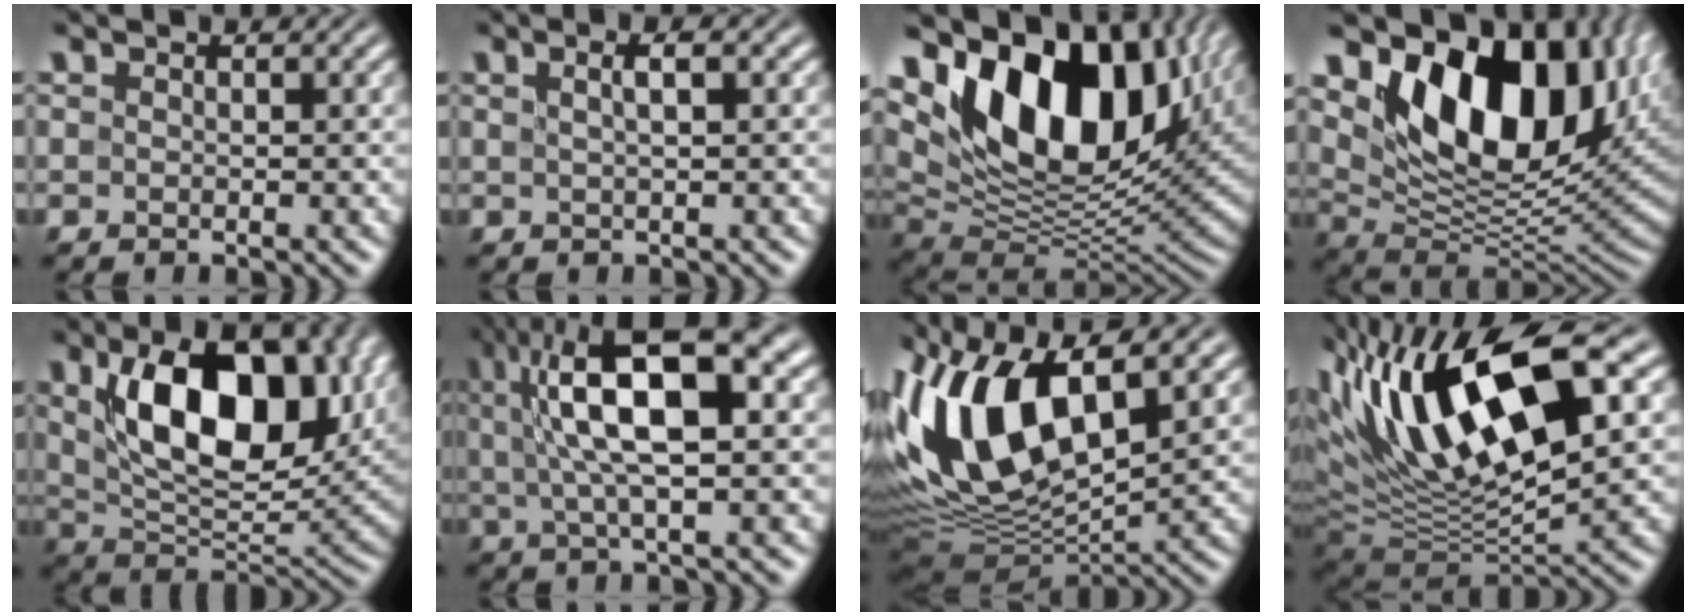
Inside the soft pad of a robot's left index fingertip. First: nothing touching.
{"total": 2.2, "force": [0.8, 0.6, 2.0], "torque": [-0.024, 0.004, 0.010]}
{"total": 15.5, "force": [7.2, 8.7, 10.6], "torque": [-0.170, 0.011, 0.122]}
{"total": 14.1, "force": [5.9, 8.3, 9.8], "torque": [-0.159, -0.006, 0.110]}
{"total": 12.8, "force": [3.8, 7.0, 10.0], "torque": [-0.161, -0.008, 0.071]}
{"total": 10.9, "force": [2.7, 3.5, 10.0], "torque": [-0.178, 0.013, 0.044]}
{"total": 13.3, "force": [2.6, 6.5, 11.2], "torque": [-0.229, 0.008, 0.044]}
{"total": 15.7, "force": [4.7, 5.5, 13.9], "torque": [-0.252, 0.014, 0.079]}